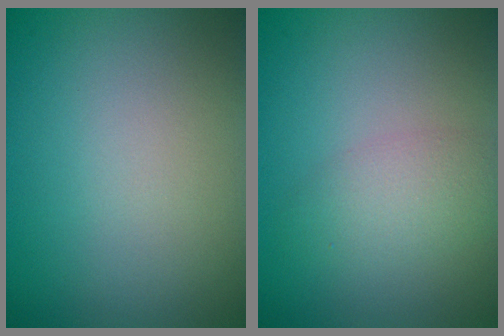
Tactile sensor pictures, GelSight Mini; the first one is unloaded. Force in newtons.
{"total": 2.8, "press": 2.8, "slide": 0.1}